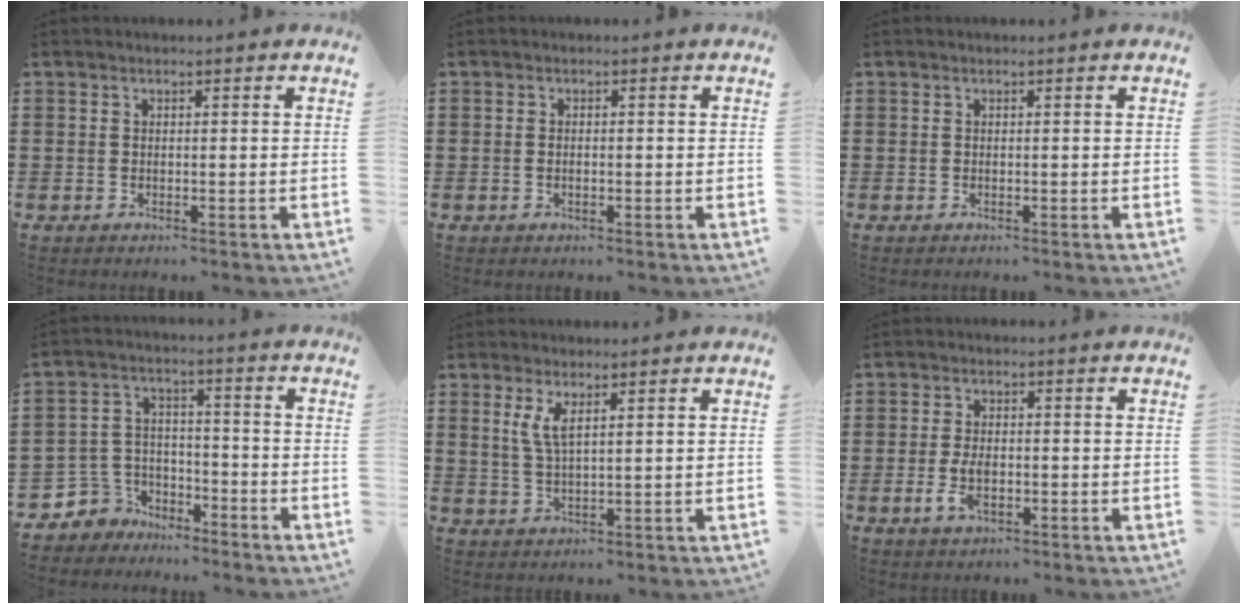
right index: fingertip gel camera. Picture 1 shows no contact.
{"total": 0.7, "force": [-0.1, 0.2, 0.6], "torque": [-0.014, -0.002, -0.001]}
{"total": 0.0}
{"total": 4.9, "force": [-3.8, 3.1, -0.1], "torque": [-0.033, 0.000, -0.082]}
{"total": 3.7, "force": [1.8, 1.1, 3.1], "torque": [-0.067, 0.004, 0.031]}
{"total": 3.9, "force": [-1.0, 1.9, 3.3], "torque": [-0.081, -0.007, -0.021]}